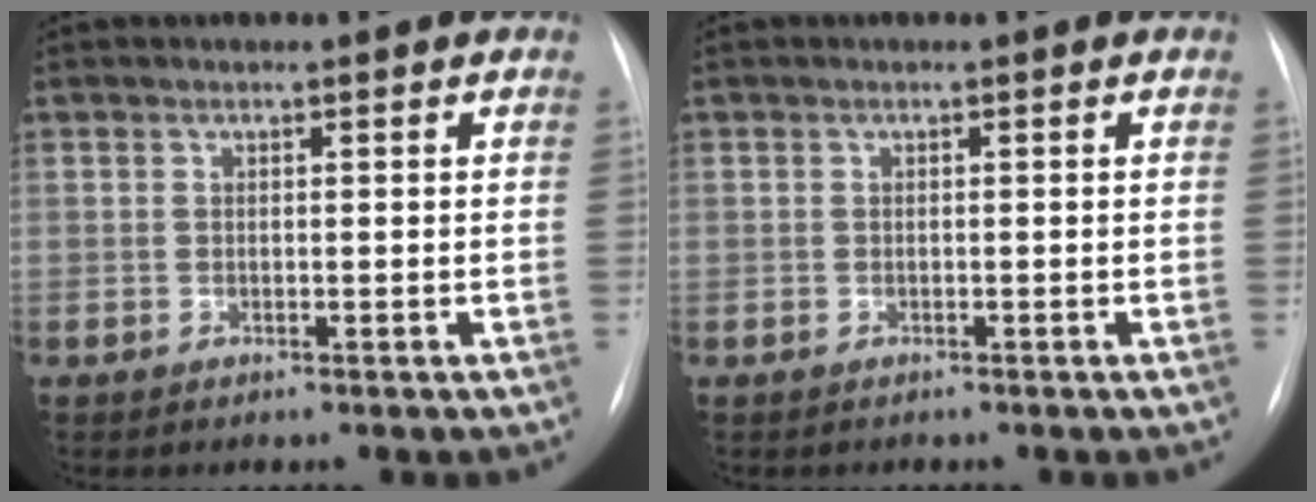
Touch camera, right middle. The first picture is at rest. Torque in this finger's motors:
{"motor_torque": [-1.70, 0.39, -0.29, -0.17]}